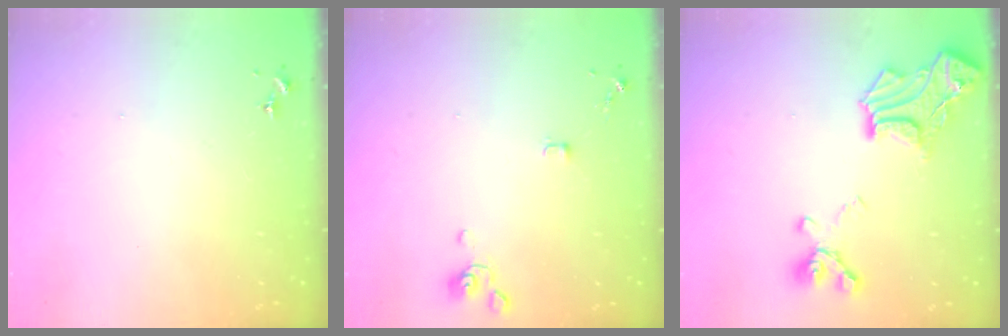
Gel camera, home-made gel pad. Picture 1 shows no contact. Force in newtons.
{"total": 3.6, "press": 3.5, "slide": 0.8}
{"total": 18.5, "press": 18.4, "slide": 1.5}